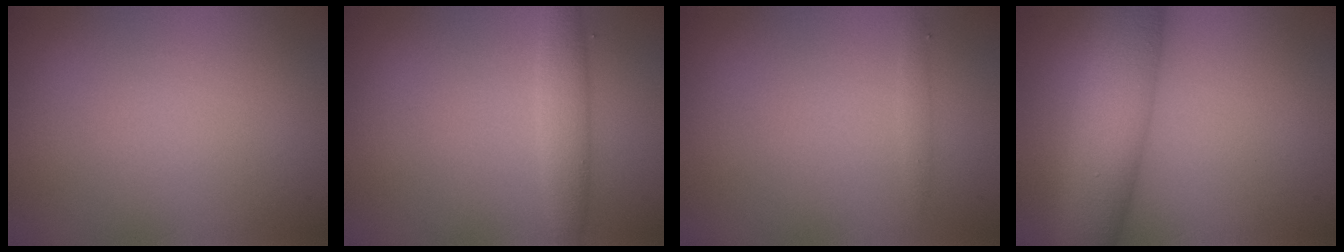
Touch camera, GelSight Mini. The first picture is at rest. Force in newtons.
{"total": 2.4, "press": 2.4, "slide": 0.1}
{"total": 0.6, "press": 0.6, "slide": 0.0}
{"total": 8.9, "press": 8.9, "slide": 0.3}